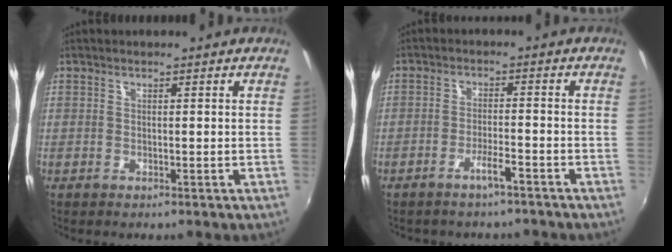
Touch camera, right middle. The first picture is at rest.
{"total": 3.2, "force": [-2.7, 0.4, 1.8], "torque": [-0.047, 0.004, -0.042]}